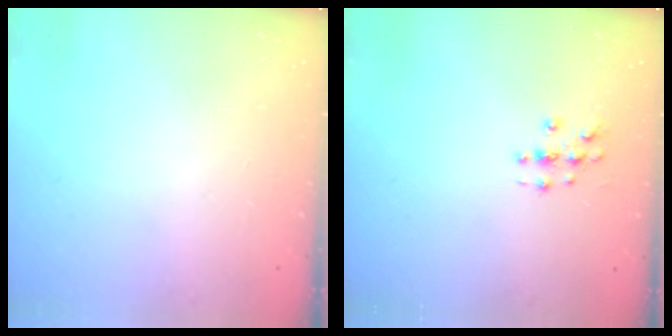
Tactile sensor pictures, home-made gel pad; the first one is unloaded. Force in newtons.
{"total": 2.8, "press": 2.8, "slide": 0.3}